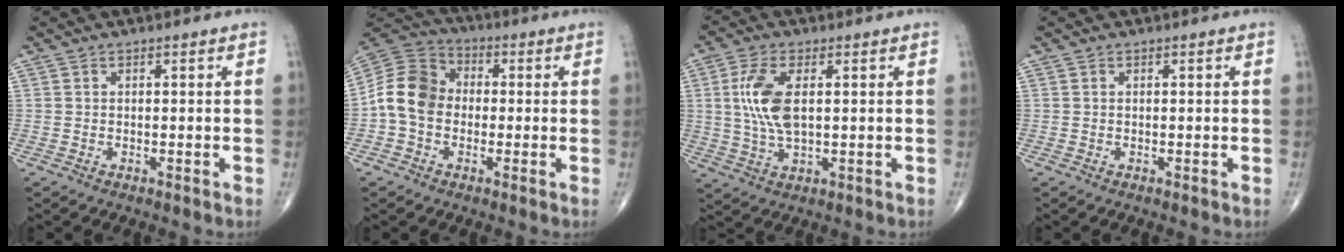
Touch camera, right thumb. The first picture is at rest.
{"total": 10.5, "force": [-1.1, 8.4, 6.2], "torque": [-0.106, 0.033, -0.037]}
{"total": 8.9, "force": [1.5, 3.9, 7.8], "torque": [-0.177, -0.005, 0.032]}
{"total": 0.0}